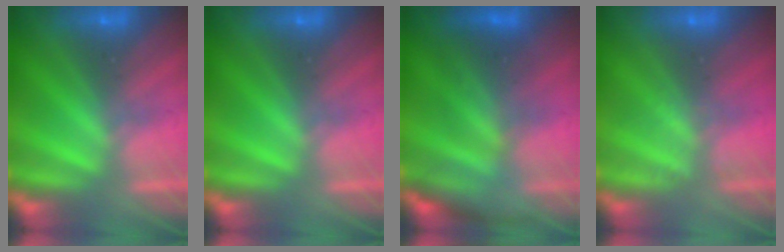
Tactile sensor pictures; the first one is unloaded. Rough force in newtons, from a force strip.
{"total": 0.0}
{"total": 2.5}
{"total": 1.8}